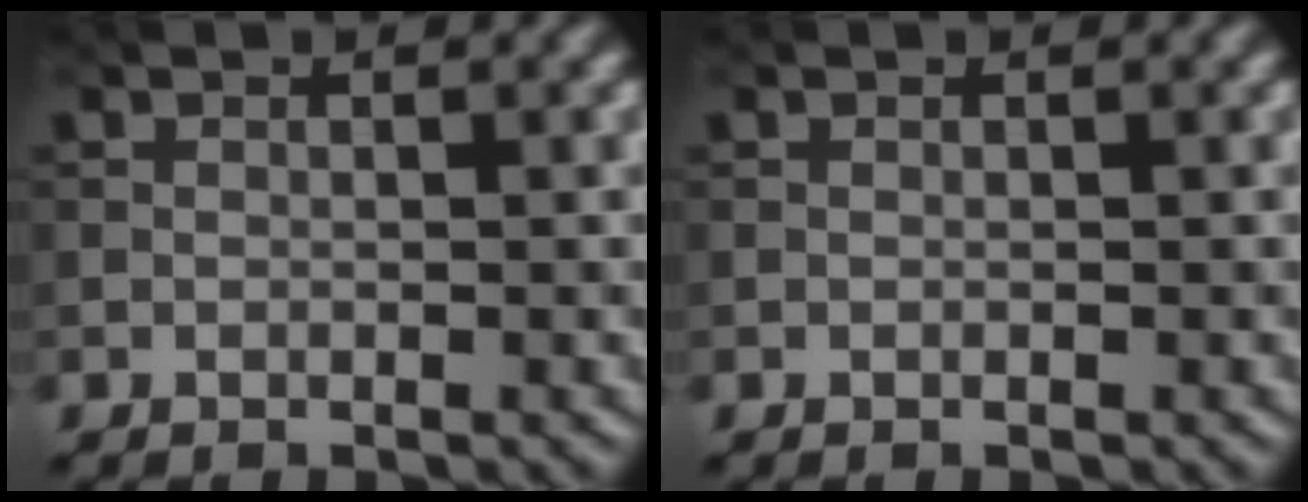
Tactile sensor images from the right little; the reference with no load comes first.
{"total": 0.0}